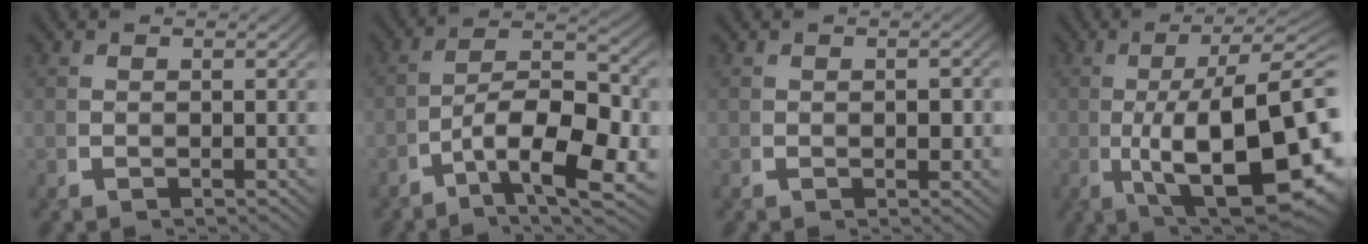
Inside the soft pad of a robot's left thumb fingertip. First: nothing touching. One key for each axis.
{"total": 11.0, "fx": -2.0, "fy": 6.0, "fz": 9.0, "tx": -0.150, "ty": -0.040, "tz": -0.023}
{"total": 1.2, "fx": 0.0, "fy": 0.7, "fz": 1.0, "tx": -0.012, "ty": -0.003, "tz": -0.002}
{"total": 17.5, "fx": -3.2, "fy": 9.0, "fz": 14.6, "tx": -0.273, "ty": -0.075, "tz": 0.002}